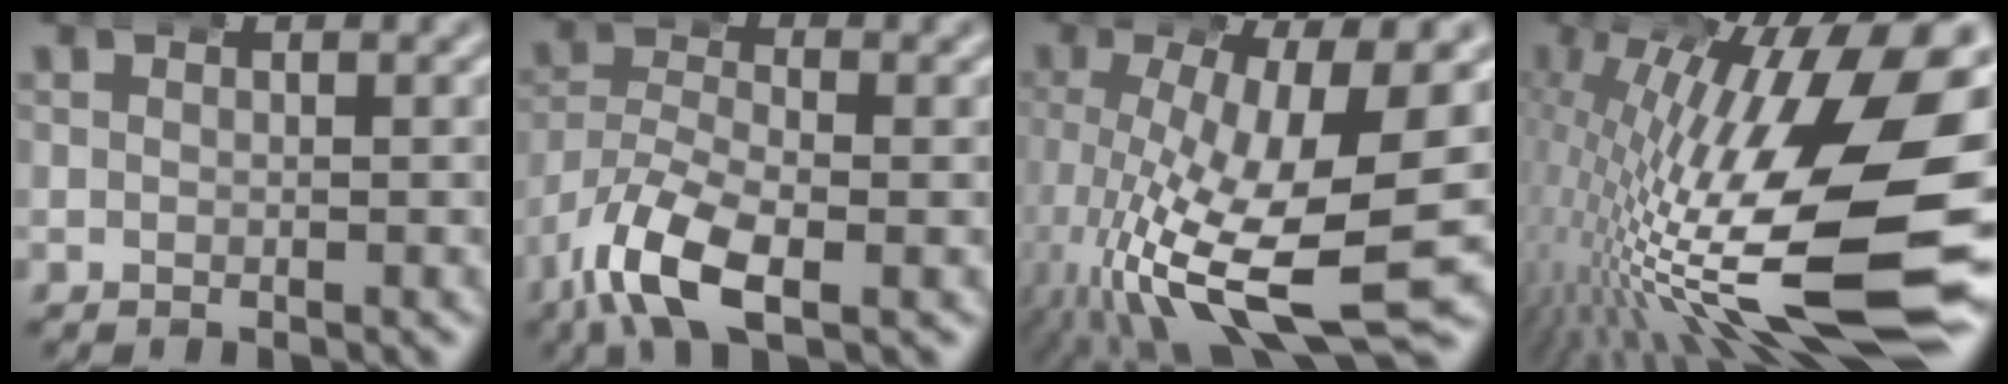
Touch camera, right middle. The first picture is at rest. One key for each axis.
{"total": 6.0, "fx": -3.3, "fy": 2.5, "fz": 4.4, "tx": -0.104, "ty": -0.025, "tz": -0.051}
{"total": 12.3, "fx": -3.8, "fy": 4.0, "fz": 11.0, "tx": -0.191, "ty": -0.047, "tz": -0.038}
{"total": 18.3, "fx": -3.2, "fy": 6.1, "fz": 17.0, "tx": -0.239, "ty": -0.021, "tz": -0.031}